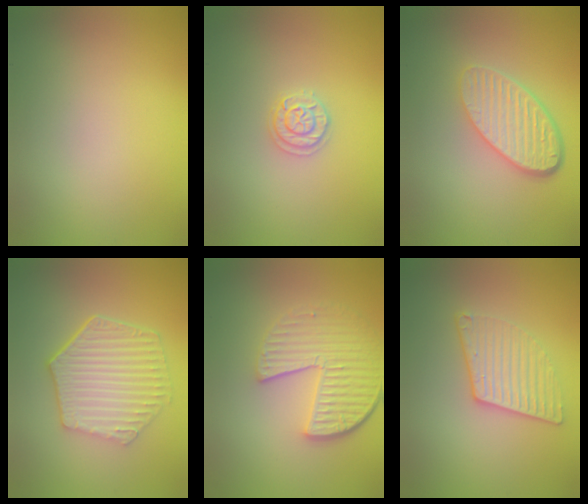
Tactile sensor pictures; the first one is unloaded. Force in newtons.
{"total": 2.0, "press": 1.9, "slide": 0.3}
{"total": 5.3, "press": 3.8, "slide": 3.7}
{"total": 6.4, "press": 4.8, "slide": 4.3}
{"total": 5.8, "press": 4.1, "slide": 4.0}
{"total": 3.1, "press": 2.7, "slide": 1.4}